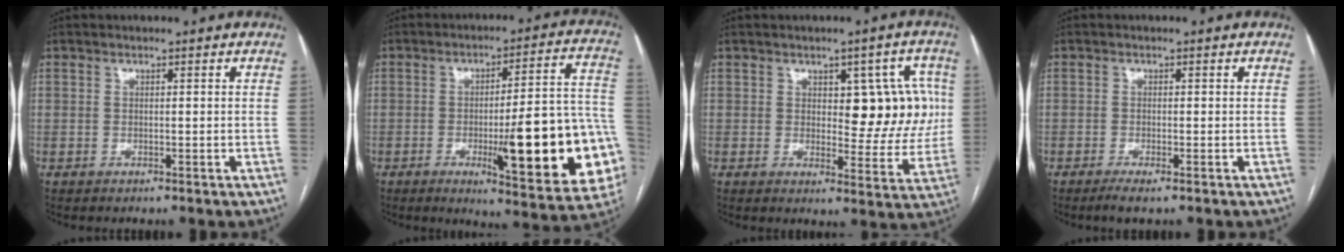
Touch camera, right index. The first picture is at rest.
{"total": 21.3, "force": [-5.6, 3.1, 20.3], "torque": [-0.199, 0.012, -0.064]}
{"total": 9.5, "force": [1.8, 4.4, 8.2], "torque": [-0.085, 0.019, 0.030]}
{"total": 2.2, "force": [-1.6, 0.2, 1.6], "torque": [-0.029, -0.005, -0.028]}